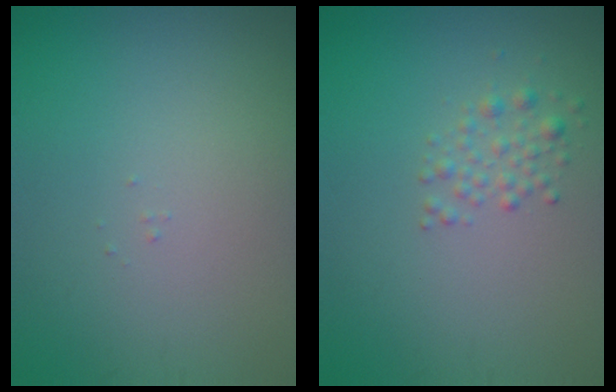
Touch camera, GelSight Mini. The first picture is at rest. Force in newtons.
{"total": 1.5, "press": 1.5, "slide": 0.0}